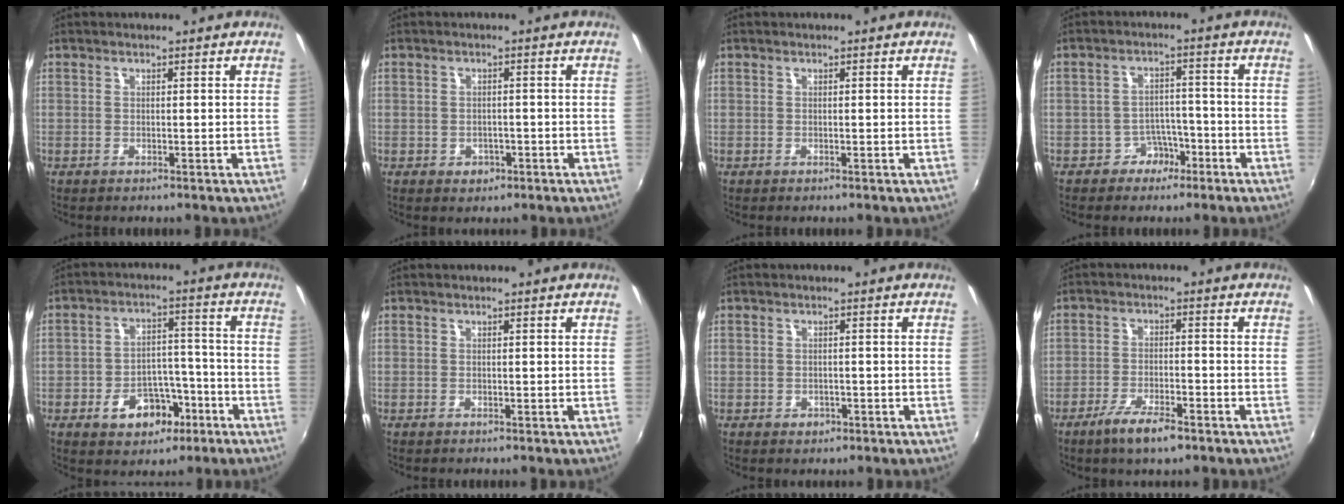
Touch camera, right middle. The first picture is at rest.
{"total": 2.5, "force": [-1.0, 2.1, 0.8], "torque": [-0.017, -0.001, -0.013]}
{"total": 0.0}
{"total": 4.3, "force": [-2.9, 3.2, 0.8], "torque": [-0.015, 0.016, -0.043]}
{"total": 9.0, "force": [-4.9, 5.8, 4.7], "torque": [-0.094, 0.025, -0.064]}
{"total": 0.0}
{"total": 1.8, "force": [-0.9, 1.5, 0.6], "torque": [-0.010, -0.003, -0.012]}
{"total": 6.7, "force": [-4.6, 1.7, 4.6], "torque": [-0.108, -0.011, -0.083]}